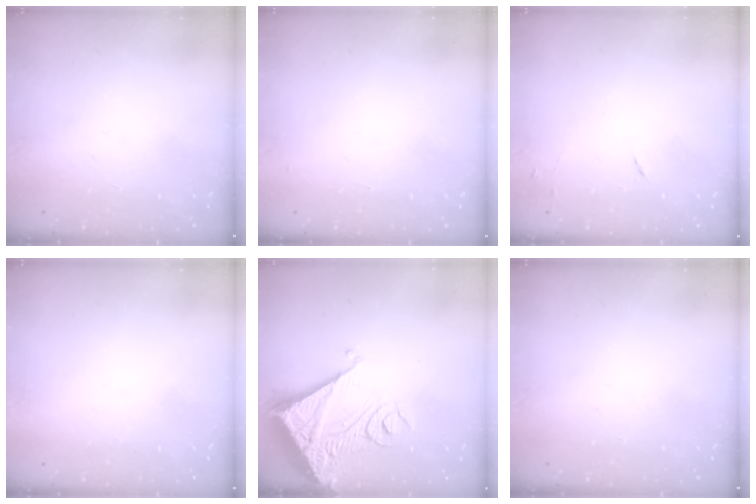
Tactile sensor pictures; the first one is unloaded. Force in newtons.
{"total": 2.9, "press": 2.9, "slide": 0.1}
{"total": 5.3, "press": 5.2, "slide": 0.8}
{"total": 1.6, "press": 1.6, "slide": 0.1}
{"total": 13.8, "press": 13.7, "slide": 1.9}
{"total": 0.0}